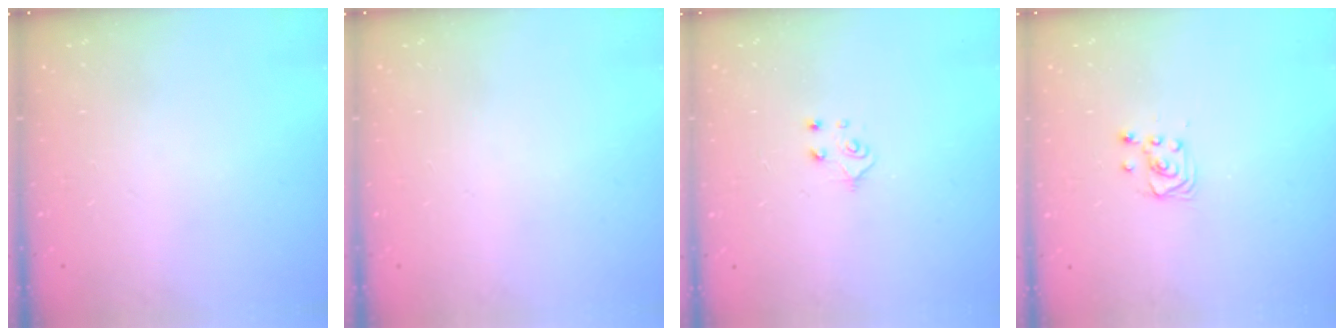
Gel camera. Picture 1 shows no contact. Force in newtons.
{"total": 0.0}
{"total": 4.9, "press": 4.8, "slide": 0.5}
{"total": 2.9, "press": 2.9, "slide": 0.4}